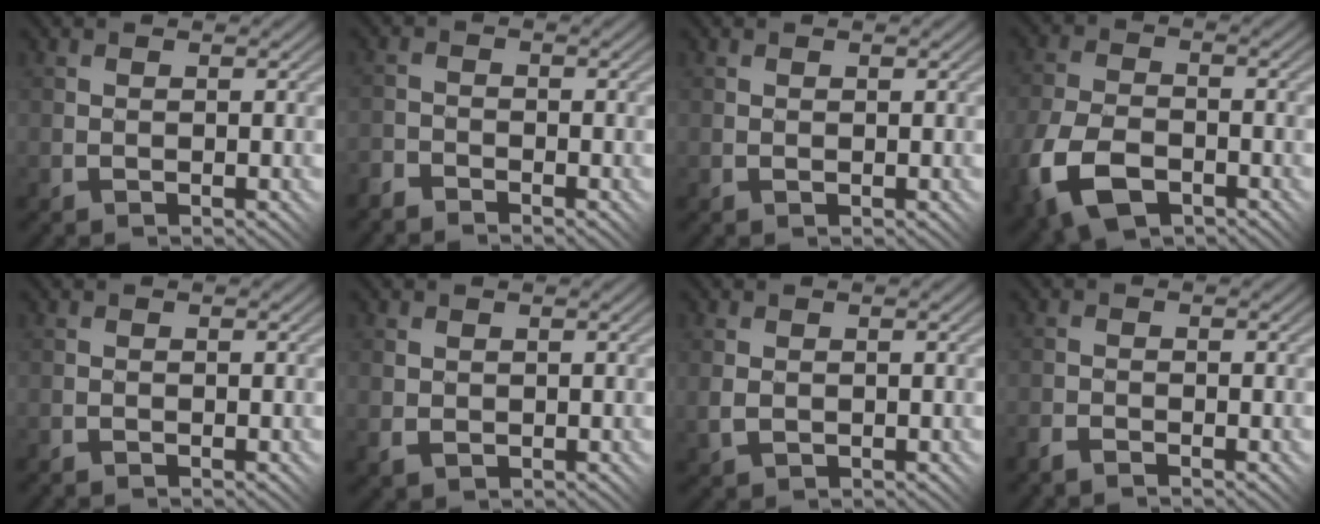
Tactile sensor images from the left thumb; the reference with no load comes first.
{"total": 2.4, "force": [-2.3, 0.6, 0.2], "torque": [-0.004, 0.005, -0.054]}
{"total": 0.0}
{"total": 10.4, "force": [-5.2, 6.1, 6.6], "torque": [-0.181, -0.027, -0.097]}
{"total": 0.5, "force": [-0.5, -0.1, -0.2], "torque": [0.004, 0.001, -0.011]}
{"total": 1.5, "force": [0.2, 1.3, 0.6], "torque": [-0.018, -0.003, 0.005]}
{"total": 2.4, "force": [-0.2, 1.7, 1.7], "torque": [-0.041, -0.006, 0.003]}
{"total": 2.1, "force": [-1.9, 0.6, 0.7], "torque": [-0.016, 0.001, -0.045]}